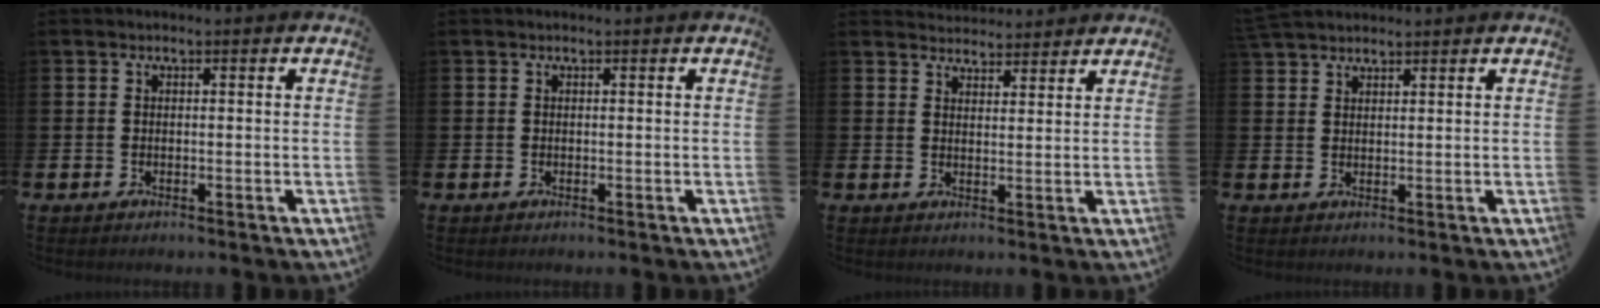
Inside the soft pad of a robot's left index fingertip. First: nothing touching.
{"total": 0.0}
{"total": 3.5, "force": [3.4, 0.7, -0.3], "torque": [0.002, -0.019, 0.062]}
{"total": 2.9, "force": [2.8, 0.7, 0.5], "torque": [-0.010, -0.008, 0.051]}